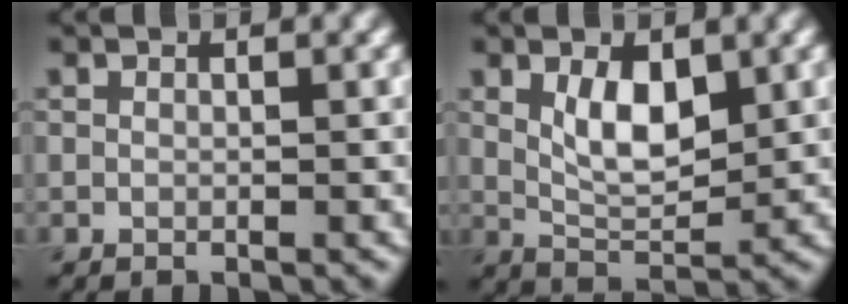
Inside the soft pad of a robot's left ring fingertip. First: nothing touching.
{"total": 4.1, "force": [1.2, 1.9, 3.5], "torque": [-0.067, -0.004, 0.026]}